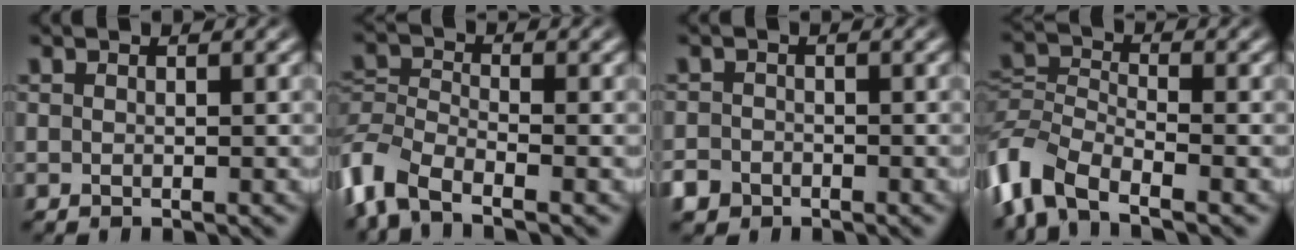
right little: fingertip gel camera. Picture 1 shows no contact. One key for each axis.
{"total": 5.0, "fx": -2.7, "fy": 3.2, "fz": 2.7, "tx": -0.089, "ty": -0.030, "tz": -0.041}
{"total": 2.5, "fx": -1.9, "fy": 1.5, "fz": 0.2, "tx": -0.007, "ty": -0.018, "tz": -0.029}
{"total": 5.5, "fx": -2.8, "fy": 3.6, "fz": 3.1, "tx": -0.099, "ty": -0.033, "tz": -0.038}